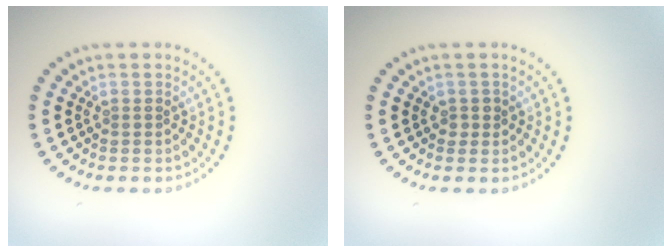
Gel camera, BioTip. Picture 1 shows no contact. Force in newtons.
{"total": 0.8, "press": 0.8, "slide": 0.2}